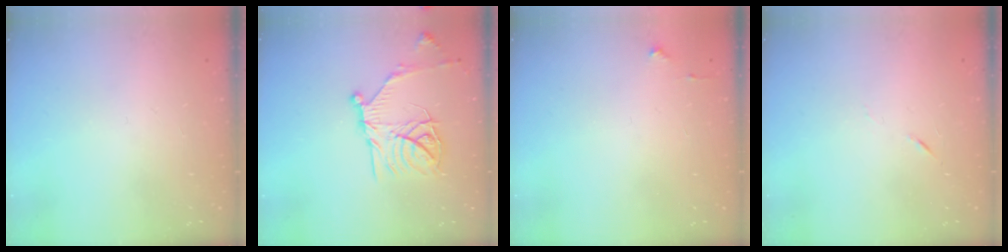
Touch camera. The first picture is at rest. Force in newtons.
{"total": 17.1, "press": 17.1, "slide": 1.1}
{"total": 2.7, "press": 2.6, "slide": 0.4}
{"total": 3.8, "press": 3.6, "slide": 1.1}